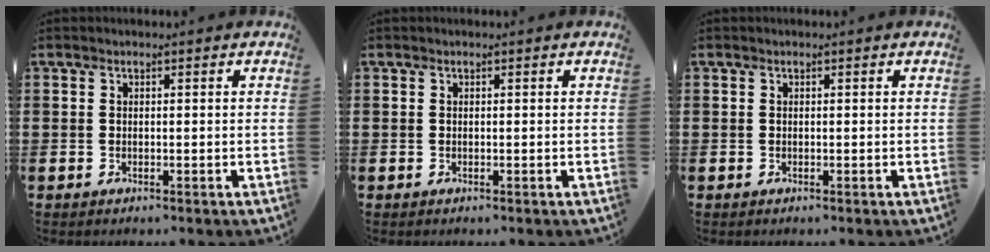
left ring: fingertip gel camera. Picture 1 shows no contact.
{"total": 0.0}
{"total": 0.0}